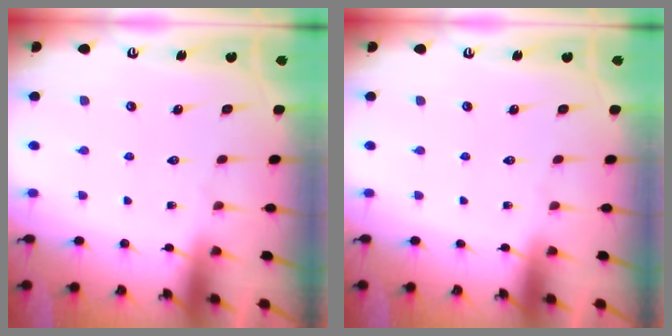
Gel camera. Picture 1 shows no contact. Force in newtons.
{"total": 0.0}